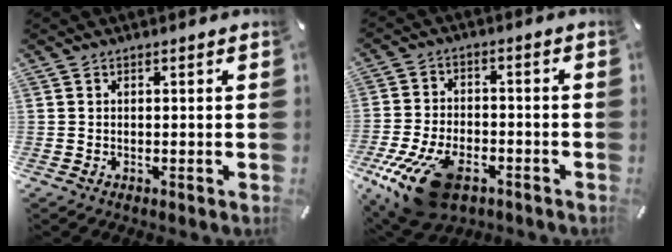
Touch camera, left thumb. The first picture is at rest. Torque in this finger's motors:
{"motor_torque": [1.49, 3.52, 0.61, 0.24, 0.23]}